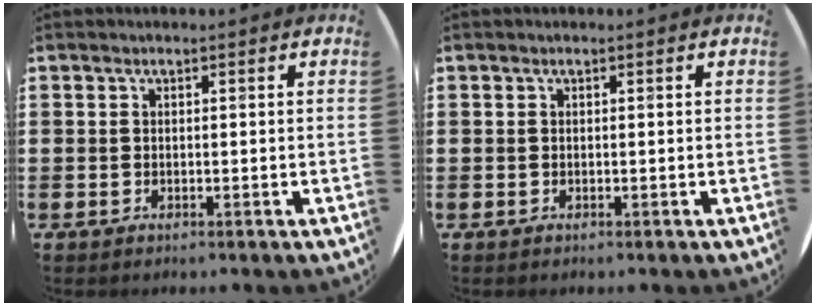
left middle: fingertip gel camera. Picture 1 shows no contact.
{"total": 0.0}